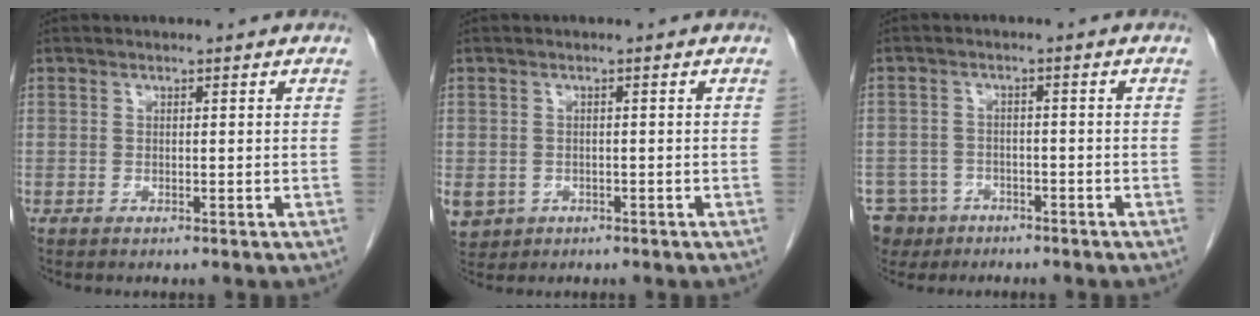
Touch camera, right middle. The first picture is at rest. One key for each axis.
{"total": 7.2, "fx": -2.9, "fy": 6.1, "fz": 2.3, "tx": -0.069, "ty": -0.003, "tz": -0.037}
{"total": 7.0, "fx": -4.7, "fy": 5.2, "fz": 0.7, "tx": -0.024, "ty": 0.004, "tz": -0.075}